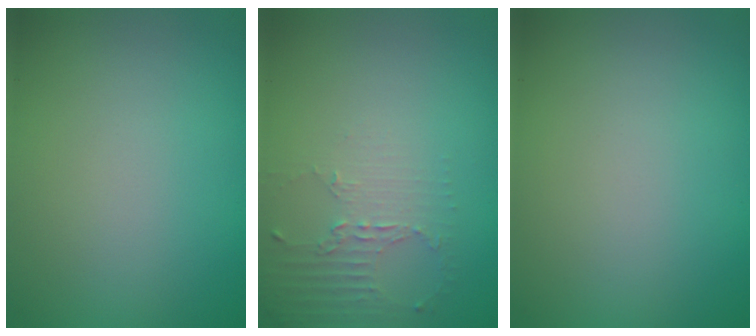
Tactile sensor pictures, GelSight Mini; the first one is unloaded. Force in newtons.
{"total": 2.2, "press": 1.6, "slide": 1.5}
{"total": 0.0}